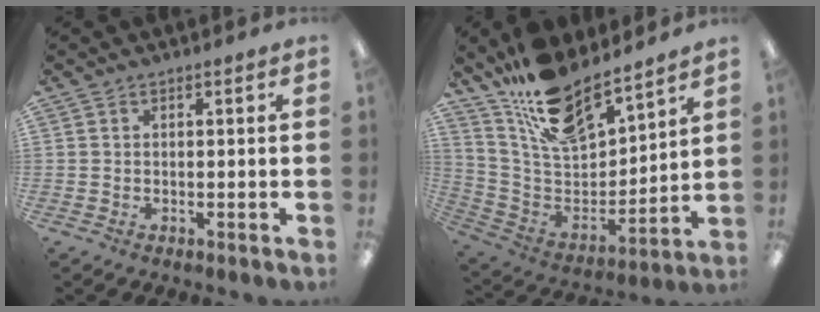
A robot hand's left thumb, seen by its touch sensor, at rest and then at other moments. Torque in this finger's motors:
{"motor_torque": [0.60, 0.12, 0.92, -1.85, 0.16]}